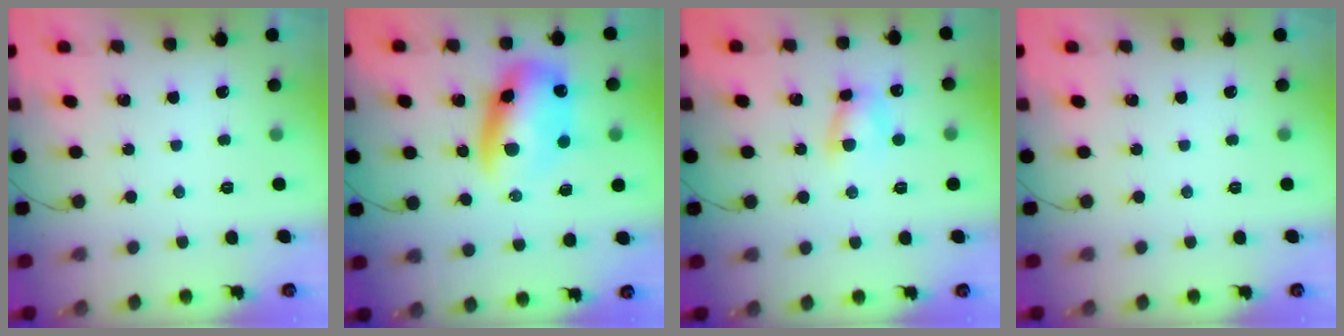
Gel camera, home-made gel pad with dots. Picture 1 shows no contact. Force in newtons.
{"total": 11.8, "press": 11.4, "slide": 2.9}
{"total": 5.7, "press": 5.7, "slide": 0.8}
{"total": 0.0}